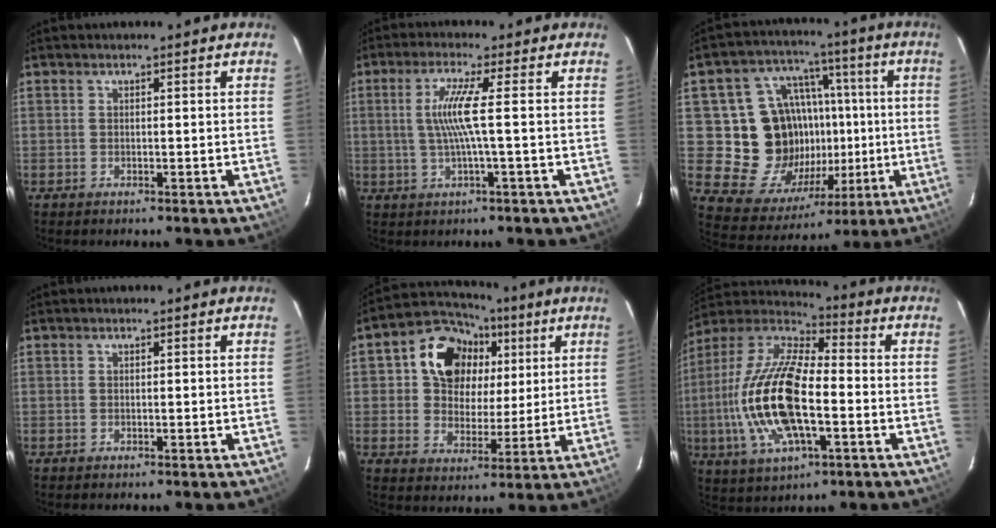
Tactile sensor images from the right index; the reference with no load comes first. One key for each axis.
{"total": 6.1, "fx": 0.2, "fy": -0.9, "fz": 6.0, "tx": -0.119, "ty": -0.003, "tz": 0.009}
{"total": 17.6, "fx": -0.6, "fy": 15.4, "fz": 8.5, "tx": -0.176, "ty": 0.033, "tz": 0.013}
{"total": 0.0}
{"total": 14.1, "fx": 4.4, "fy": 11.5, "fz": 6.8, "tx": -0.160, "ty": 0.045, "tz": 0.074}
{"total": 20.5, "fx": -3.8, "fy": 8.0, "fz": 18.5, "tx": -0.385, "ty": -0.005, "tz": -0.078}